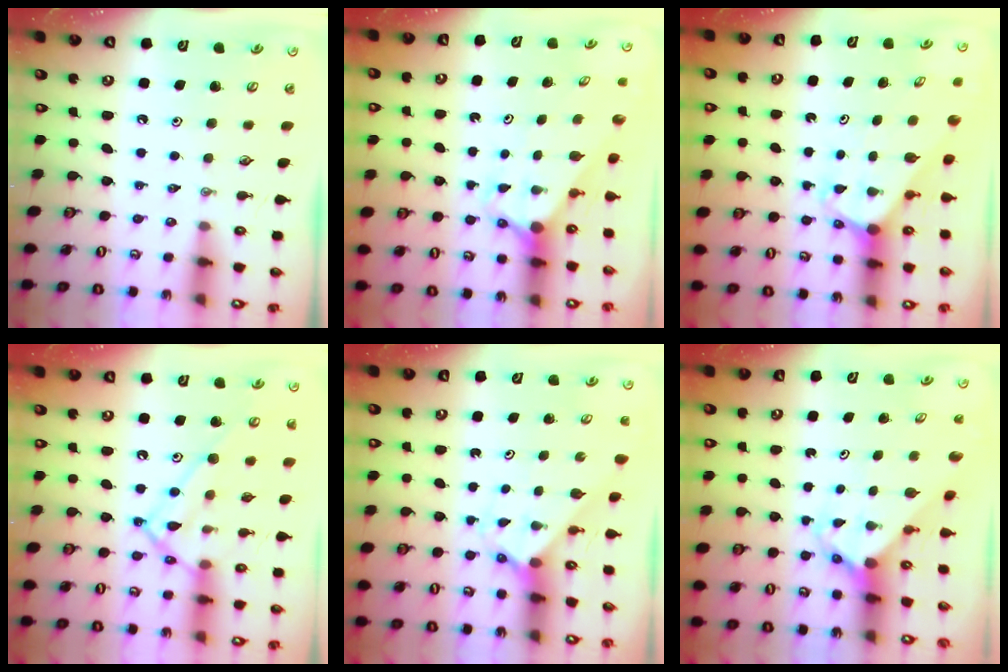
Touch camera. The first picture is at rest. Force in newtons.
{"total": 2.7, "press": 2.7, "slide": 0.0}
{"total": 2.0, "press": 2.0, "slide": 0.1}
{"total": 14.2, "press": 14.1, "slide": 1.0}
{"total": 2.3, "press": 2.3, "slide": 0.2}
{"total": 3.8, "press": 3.8, "slide": 0.4}